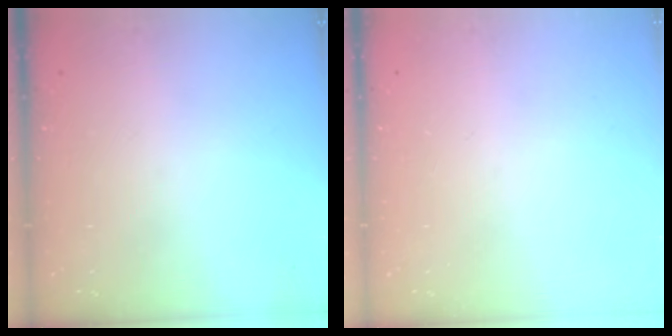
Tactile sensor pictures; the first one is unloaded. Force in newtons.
{"total": 0.0}